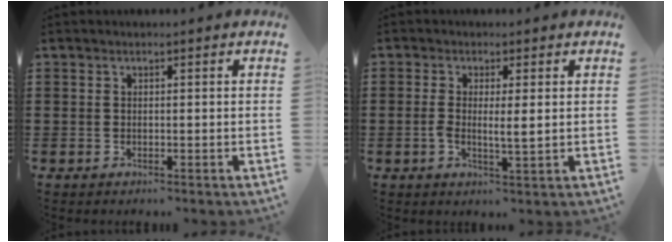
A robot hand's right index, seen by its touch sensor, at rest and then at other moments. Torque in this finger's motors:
{"motor_torque": [-0.09, 0.06, -0.01, 0.01]}